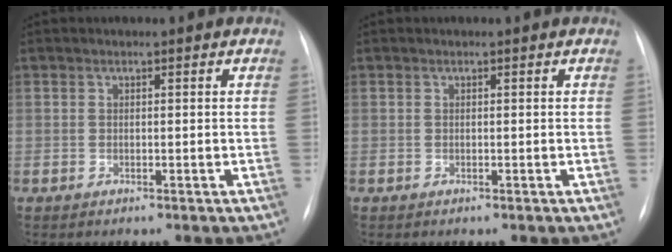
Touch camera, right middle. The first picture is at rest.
{"total": 0.0}